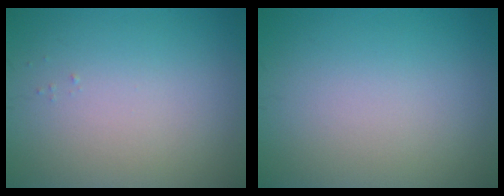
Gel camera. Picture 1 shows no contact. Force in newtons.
{"total": 0.0}